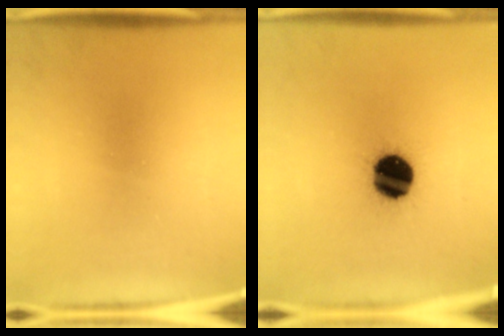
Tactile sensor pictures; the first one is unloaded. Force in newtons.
{"total": 14.9}